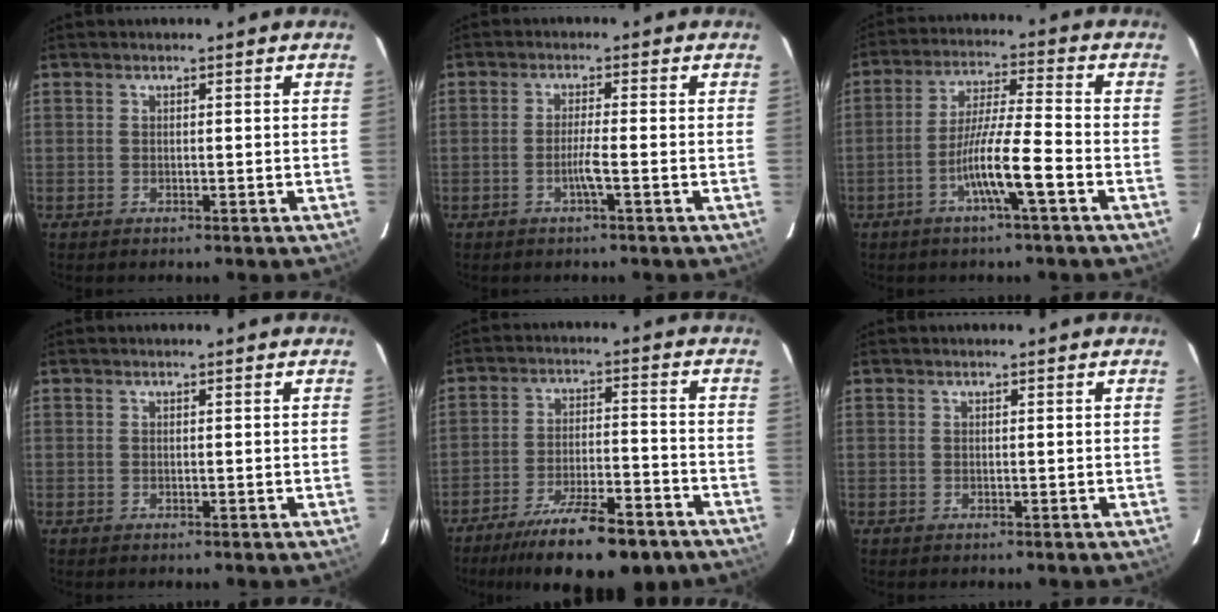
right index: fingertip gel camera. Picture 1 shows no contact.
{"total": 2.6, "force": [-1.0, -0.4, 2.4], "torque": [-0.045, -0.001, -0.020]}
{"total": 9.1, "force": [-3.8, -0.3, 8.3], "torque": [-0.155, 0.003, -0.072]}
{"total": 0.0}
{"total": 14.9, "force": [-11.2, 2.9, 9.4], "torque": [-0.137, -0.013, -0.178]}
{"total": 0.0}